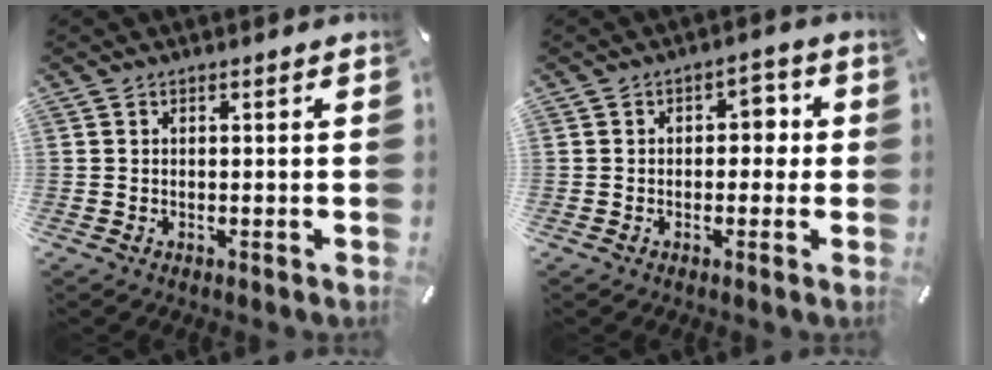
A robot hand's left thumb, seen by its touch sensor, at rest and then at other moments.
{"total": 3.9, "force": [-0.3, 2.9, 2.7], "torque": [-0.023, 0.002, -0.018]}